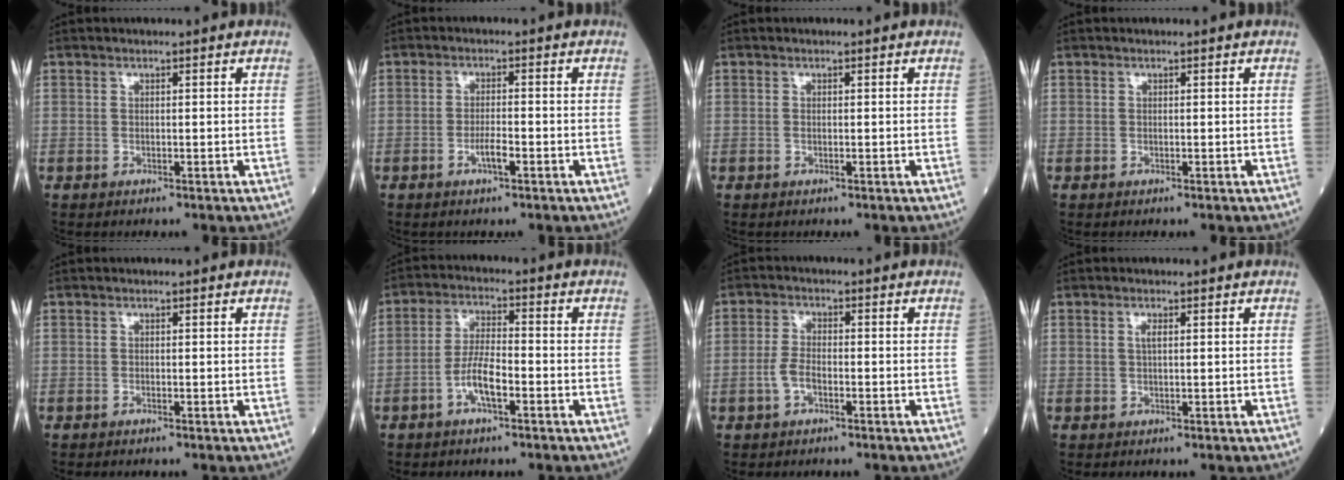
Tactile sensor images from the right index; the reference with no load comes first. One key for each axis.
{"total": 2.6, "fx": -1.2, "fy": 0.3, "fz": 2.3, "tx": -0.040, "ty": 0.002, "tz": -0.023}
{"total": 0.0}
{"total": 0.0}
{"total": 0.0}
{"total": 5.7, "fx": -2.6, "fy": 1.3, "fz": 4.9, "tx": -0.099, "ty": 0.008, "tz": -0.050}
{"total": 3.3, "fx": -1.4, "fy": 1.4, "fz": 2.7, "tx": -0.059, "ty": 0.004, "tz": -0.029}
{"total": 1.1, "fx": 0.3, "fy": 0.2, "fz": 1.0, "tx": -0.023, "ty": 0.001, "tz": 0.005}